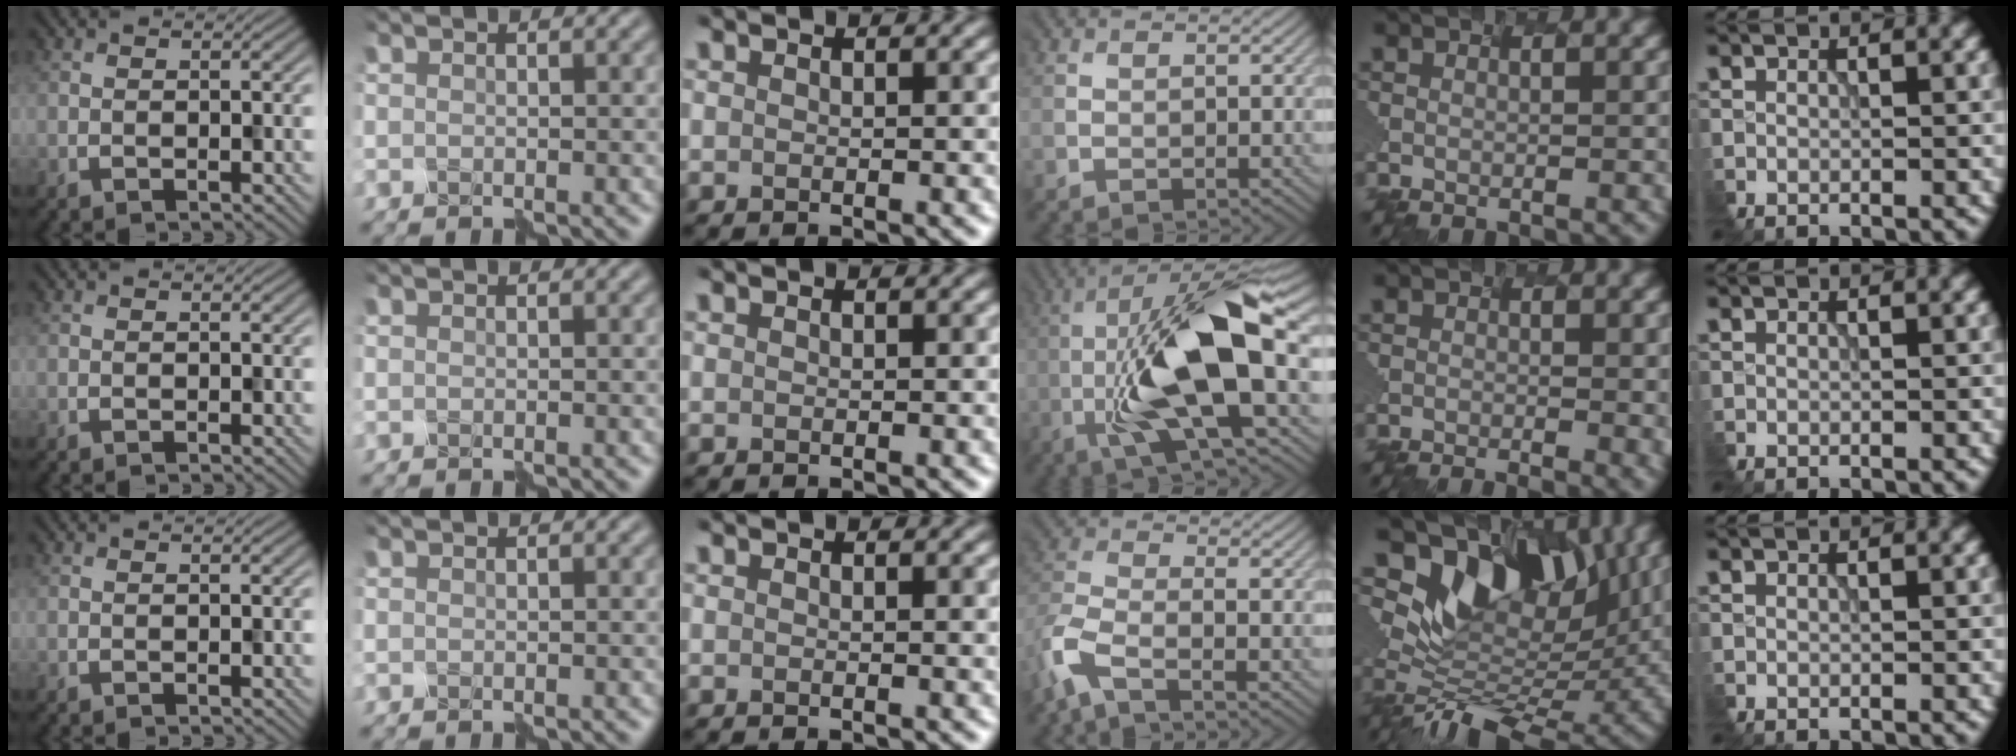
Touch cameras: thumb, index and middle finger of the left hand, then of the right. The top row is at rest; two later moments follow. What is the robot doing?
{"motion": "assemble", "object": "spray bottle"}